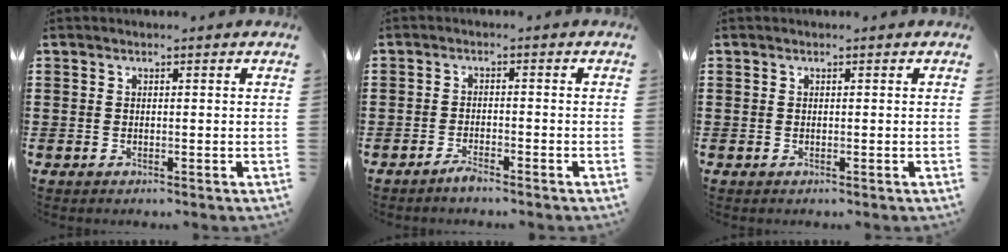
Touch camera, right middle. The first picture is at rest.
{"total": 1.9, "force": [-1.7, 0.2, 0.9], "torque": [-0.019, 0.000, -0.032]}
{"total": 0.0}